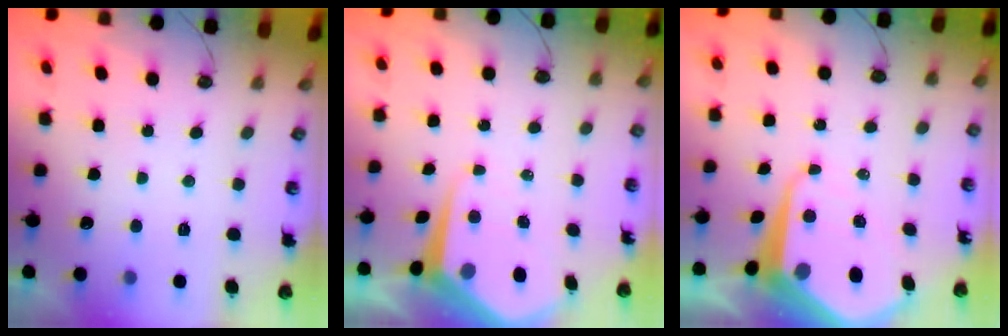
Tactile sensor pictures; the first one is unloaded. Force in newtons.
{"total": 8.5, "press": 8.5, "slide": 0.7}
{"total": 14.7, "press": 14.6, "slide": 1.3}